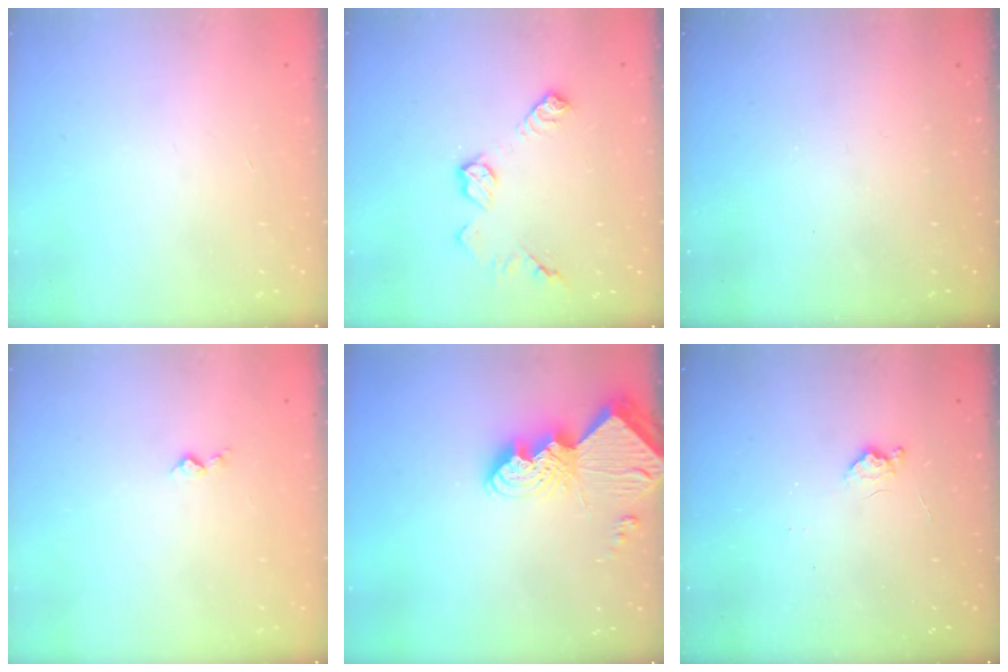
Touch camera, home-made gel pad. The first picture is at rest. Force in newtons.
{"total": 9.1, "press": 9.1, "slide": 0.2}
{"total": 0.0}
{"total": 4.3, "press": 4.2, "slide": 0.7}
{"total": 11.3, "press": 11.2, "slide": 1.0}
{"total": 6.2, "press": 6.1, "slide": 0.8}